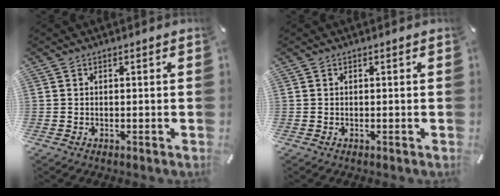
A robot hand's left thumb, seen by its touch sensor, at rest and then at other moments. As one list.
[{"total": 0.0}]